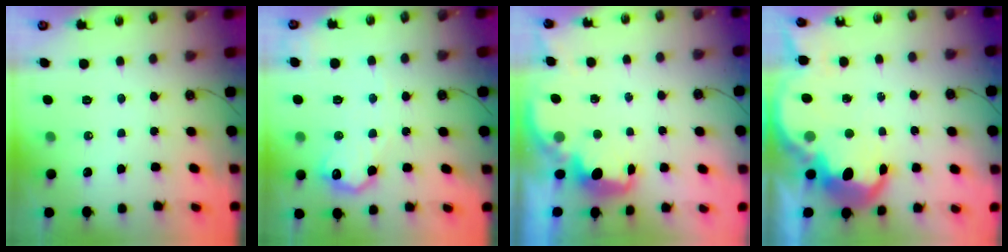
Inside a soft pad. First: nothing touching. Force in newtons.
{"total": 12.2, "press": 12.2, "slide": 0.4}
{"total": 2.3, "press": 2.0, "slide": 1.1}
{"total": 13.1, "press": 13.1, "slide": 0.6}